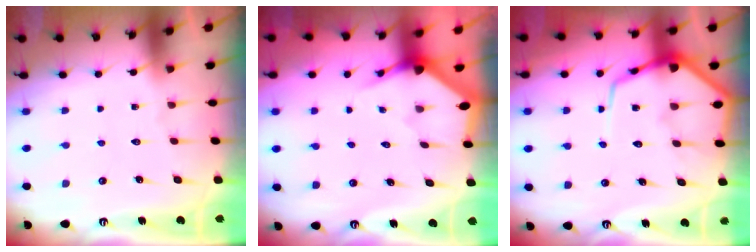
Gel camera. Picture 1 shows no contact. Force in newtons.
{"total": 2.9, "press": 2.9, "slide": 0.1}
{"total": 10.9, "press": 10.9, "slide": 1.1}